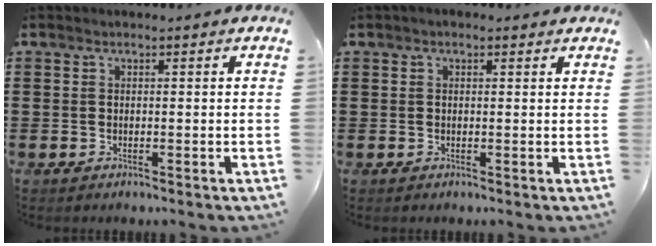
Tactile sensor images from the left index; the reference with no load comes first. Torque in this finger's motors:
{"motor_torque": [2.14, 0.00, 0.83, 0.14]}